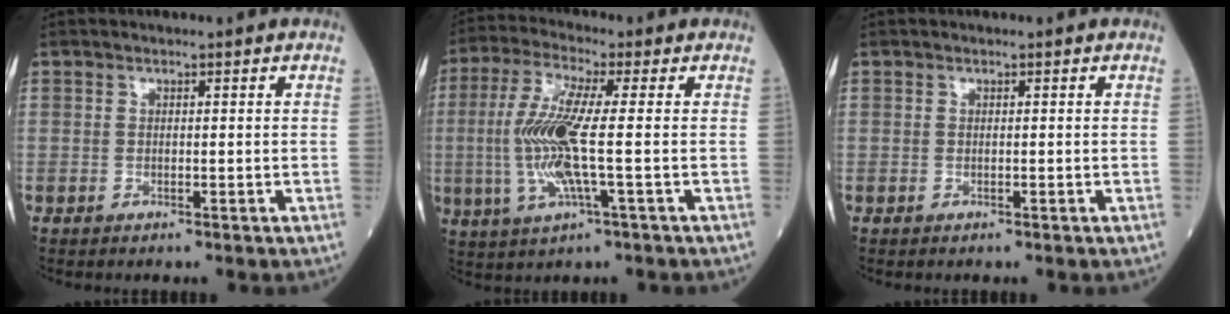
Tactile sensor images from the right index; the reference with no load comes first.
{"total": 10.5, "force": [-0.7, 0.9, 10.5], "torque": [-0.232, 0.002, -0.016]}
{"total": 0.0}